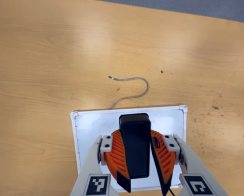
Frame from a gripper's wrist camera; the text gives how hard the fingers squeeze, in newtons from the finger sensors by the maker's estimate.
{"total": 11.5, "left": 10.4, "right": 12.6}